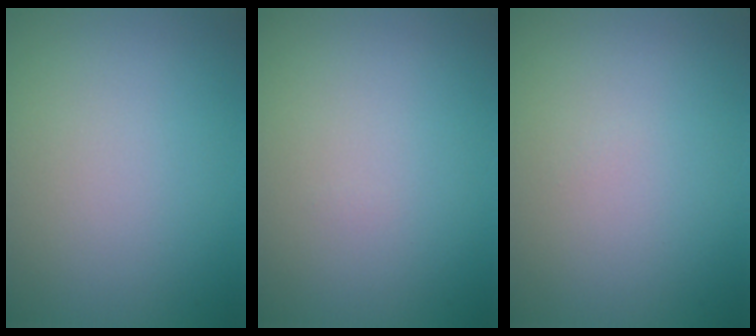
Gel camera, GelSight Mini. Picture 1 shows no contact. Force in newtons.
{"total": 0.0}
{"total": 0.0}